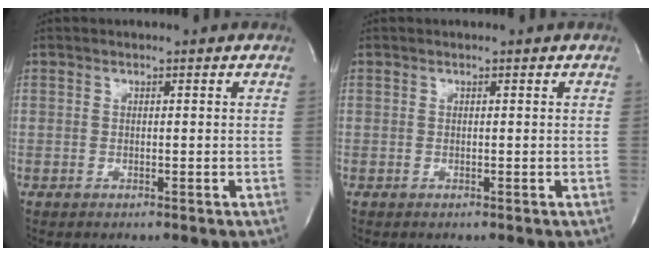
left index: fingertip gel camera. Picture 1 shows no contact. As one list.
[{"total": 0.0}]